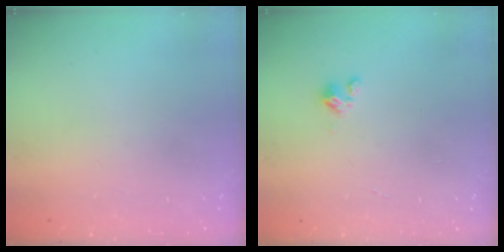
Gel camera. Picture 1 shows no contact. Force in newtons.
{"total": 0.9, "press": 0.9, "slide": 0.2}